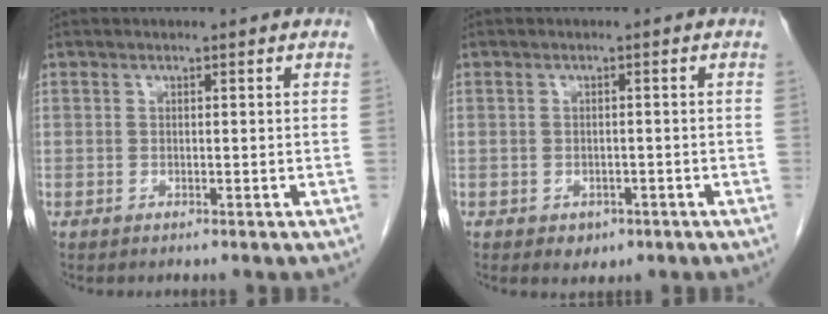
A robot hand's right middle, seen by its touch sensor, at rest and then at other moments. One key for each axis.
{"total": 2.1, "fx": -1.1, "fy": 1.5, "fz": 1.0, "tx": -0.012, "ty": 0.001, "tz": -0.004}